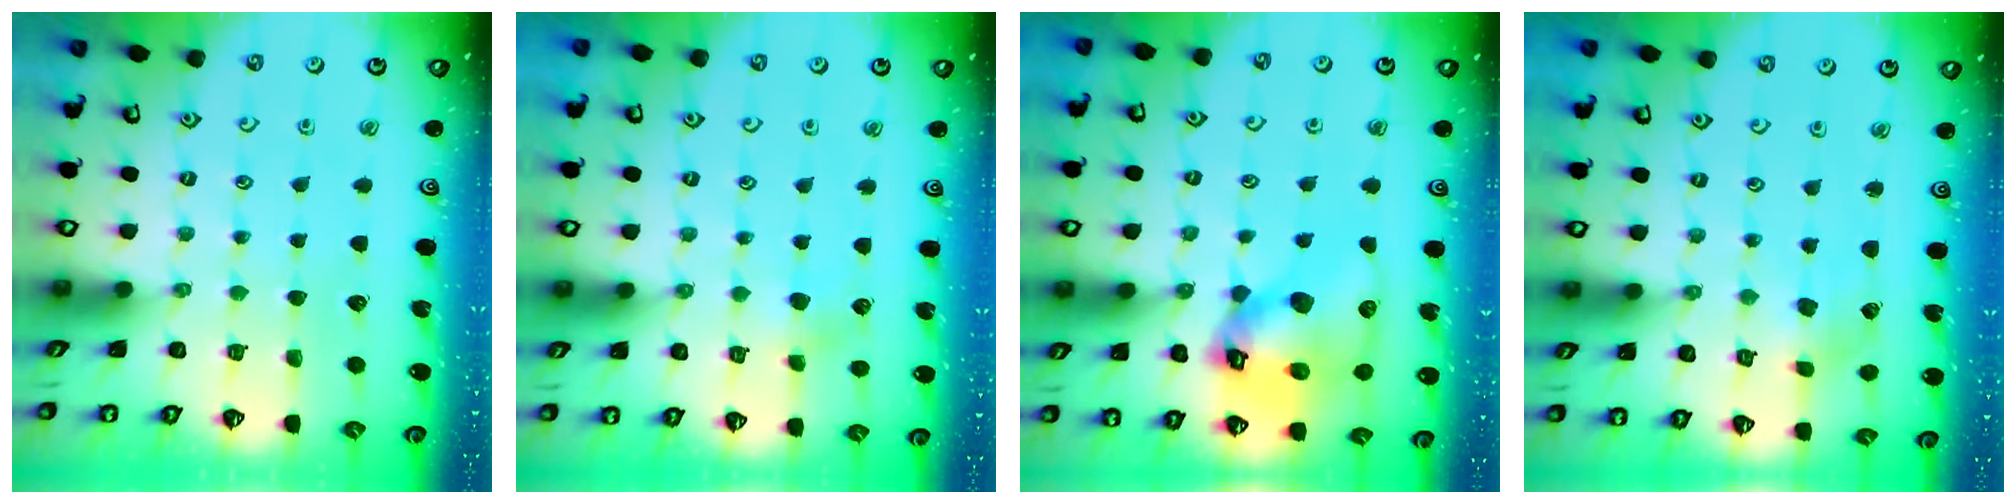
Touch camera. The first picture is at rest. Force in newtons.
{"total": 3.0, "press": 2.9, "slide": 0.5}
{"total": 18.3, "press": 18.1, "slide": 2.5}
{"total": 2.3, "press": 2.3, "slide": 0.6}